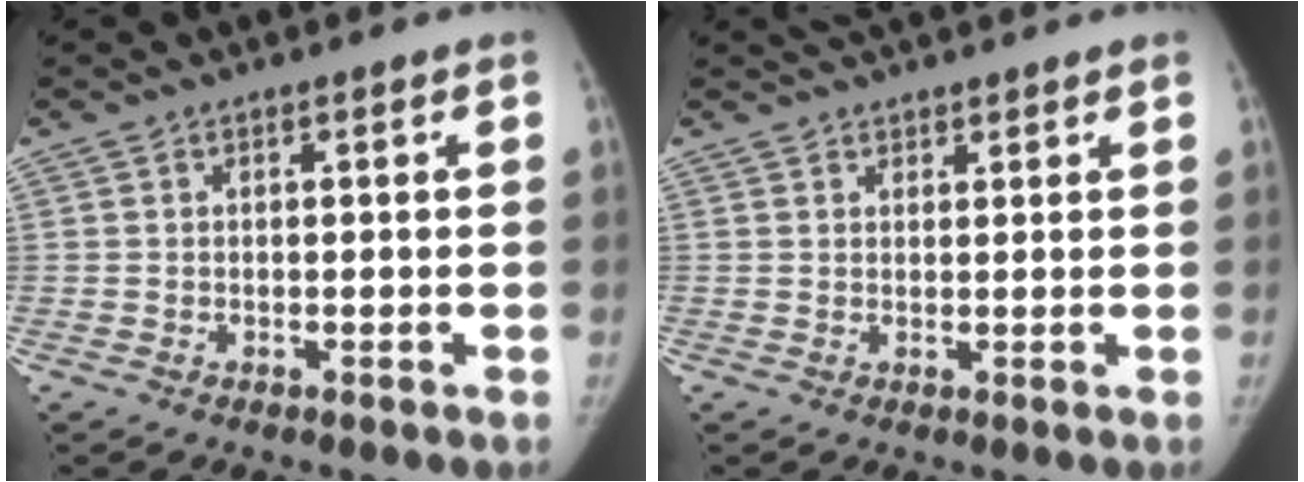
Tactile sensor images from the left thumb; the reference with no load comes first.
{"total": 4.1, "force": [3.7, 1.0, 1.4], "torque": [-0.002, 0.012, 0.058]}